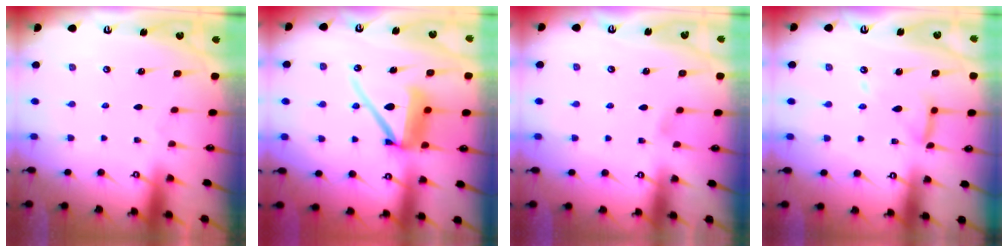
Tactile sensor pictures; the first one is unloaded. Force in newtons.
{"total": 12.5, "press": 12.4, "slide": 1.7}
{"total": 2.9, "press": 2.9, "slide": 0.5}
{"total": 11.6, "press": 11.6, "slide": 1.1}